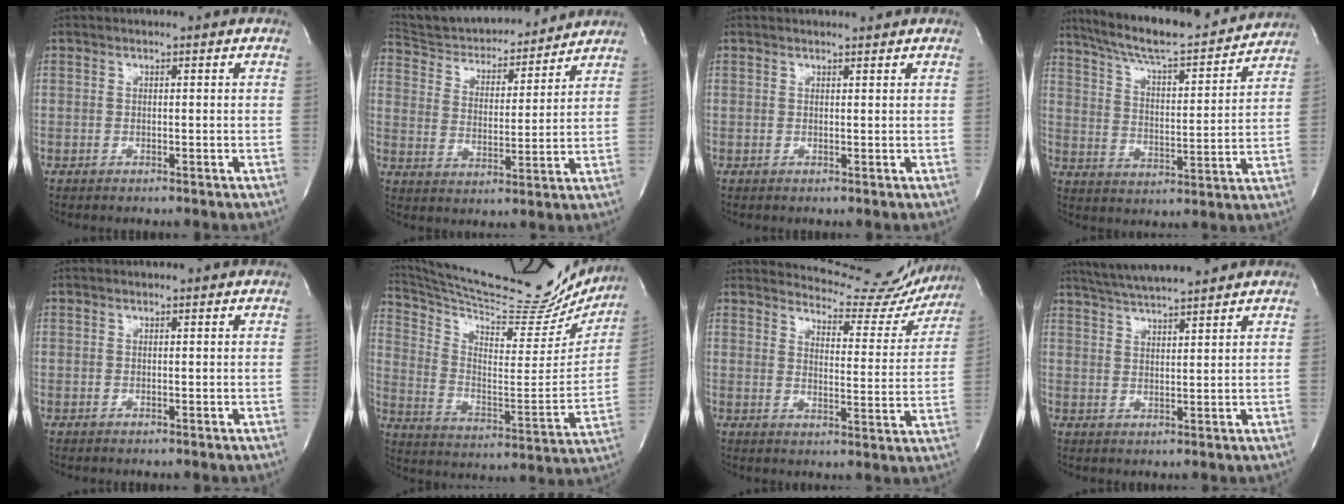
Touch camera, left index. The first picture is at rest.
{"total": 16.4, "force": [15.5, 3.5, 4.2], "torque": [-0.069, 0.004, 0.244]}
{"total": 1.3, "force": [1.2, 0.1, 0.2], "torque": [-0.007, 0.001, 0.017]}
{"total": 19.6, "force": [17.5, 2.5, 8.3], "torque": [-0.140, 0.004, 0.256]}
{"total": 0.0}
{"total": 27.0, "force": [24.7, 4.1, 10.2], "torque": [-0.171, -0.074, 0.343]}
{"total": 13.4, "force": [13.2, 2.2, 0.5], "torque": [0.003, -0.056, 0.147]}
{"total": 8.9, "force": [8.1, -0.2, 3.7], "torque": [-0.069, 0.015, 0.131]}